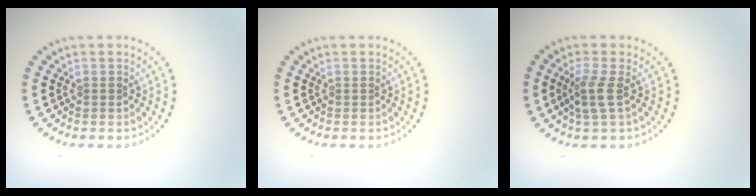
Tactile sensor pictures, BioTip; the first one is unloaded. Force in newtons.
{"total": 0.0}
{"total": 2.1, "press": 1.7, "slide": 1.2}